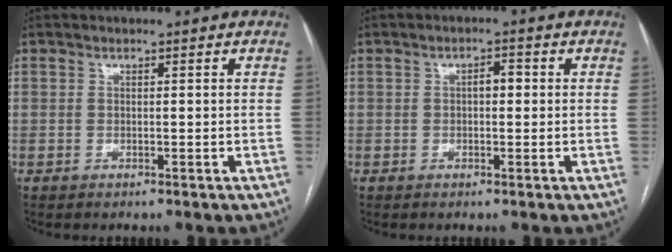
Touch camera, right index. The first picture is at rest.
{"total": 2.1, "force": [0.1, 0.9, 1.8], "torque": [-0.026, 0.009, -0.001]}